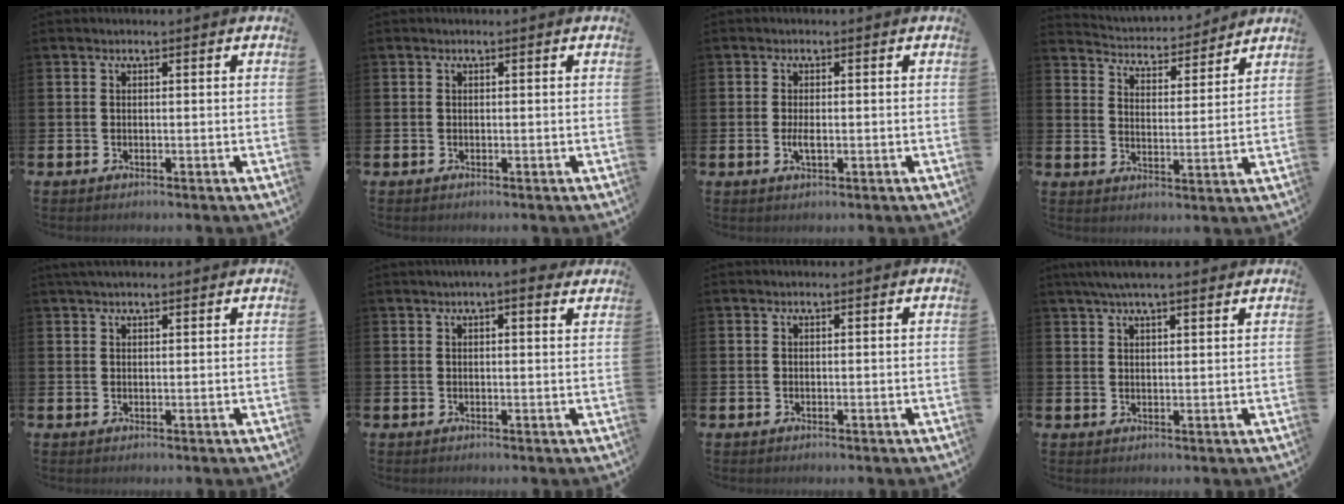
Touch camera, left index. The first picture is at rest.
{"total": 0.0}
{"total": 2.1, "force": [-0.2, 0.8, 1.9], "torque": [-0.029, -0.002, -0.006]}
{"total": 4.1, "force": [4.1, 0.8, -0.1], "torque": [-0.021, -0.036, 0.066]}
{"total": 2.0, "force": [1.8, 0.4, 0.8], "torque": [-0.004, -0.001, 0.029]}
{"total": 2.6, "force": [2.3, 0.0, 1.2], "torque": [-0.014, -0.012, 0.038]}
{"total": 0.0}
{"total": 5.4, "force": [5.0, 0.6, 1.8], "torque": [-0.042, -0.014, 0.090]}